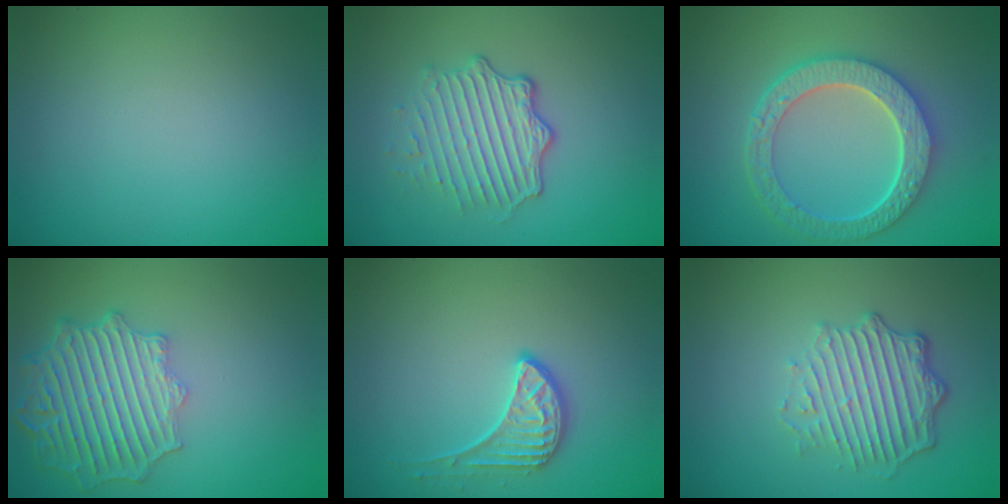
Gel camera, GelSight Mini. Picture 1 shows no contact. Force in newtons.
{"total": 4.6, "press": 3.3, "slide": 3.3}
{"total": 6.3, "press": 5.0, "slide": 3.7}
{"total": 6.9, "press": 5.4, "slide": 4.3}
{"total": 2.3, "press": 1.7, "slide": 1.5}
{"total": 4.9, "press": 3.6, "slide": 3.4}